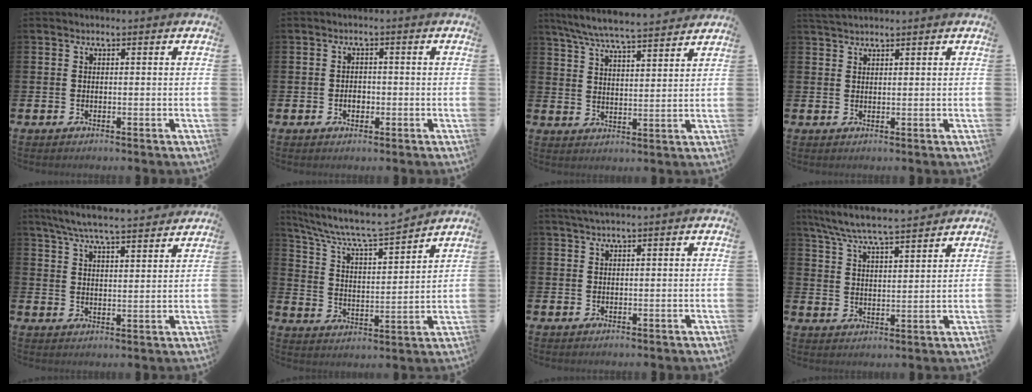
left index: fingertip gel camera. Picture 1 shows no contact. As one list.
[{"total": 1.9, "force": [-0.5, 1.4, 1.1], "torque": [-0.015, 0.002, -0.014]}, {"total": 7.1, "force": [6.8, 0.3, 2.3], "torque": [-0.069, -0.037, 0.120]}, {"total": 2.0, "force": [1.9, 0.4, 0.2], "torque": [-0.006, -0.003, 0.036]}, {"total": 7.0, "force": [6.6, 0.4, 2.3], "torque": [-0.059, -0.038, 0.116]}, {"total": 8.3, "force": [7.8, 0.9, 2.7], "torque": [-0.087, -0.055, 0.132]}, {"total": 1.4, "force": [1.2, -0.1, 0.8], "torque": [-0.019, 0.003, 0.023]}, {"total": 7.3, "force": [7.0, 0.2, 2.1], "torque": [-0.067, -0.039, 0.125]}]